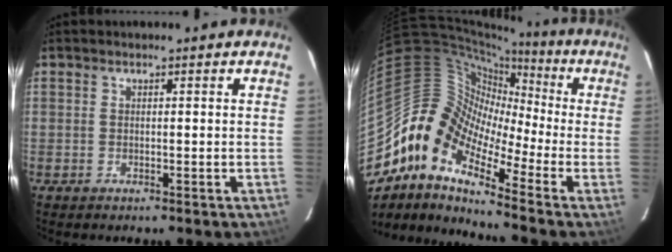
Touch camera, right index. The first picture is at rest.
{"total": 11.9, "force": [-6.3, 6.1, 8.1], "torque": [-0.128, 0.014, -0.149]}